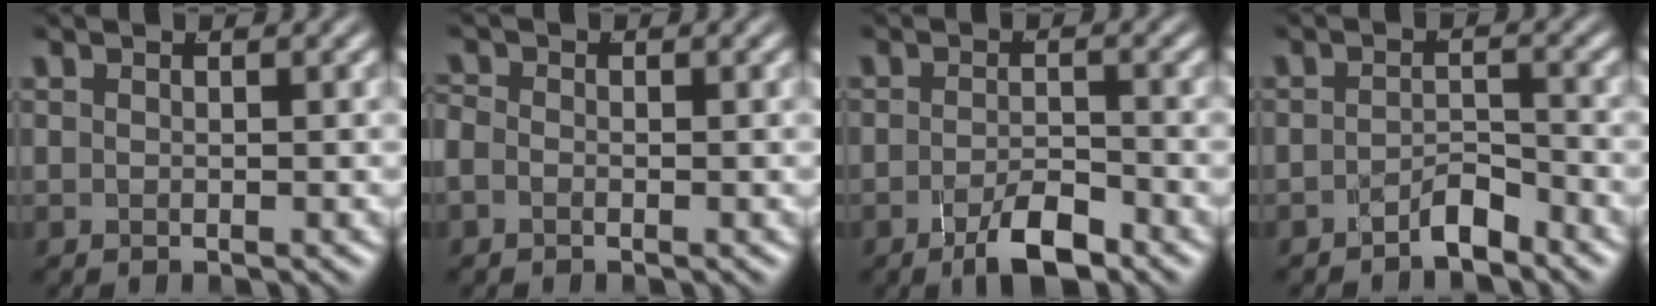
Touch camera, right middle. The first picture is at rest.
{"total": 1.8, "force": [-0.6, 1.5, 0.7], "torque": [-0.024, -0.008, -0.013]}
{"total": 3.6, "force": [-2.7, 0.7, 2.3], "torque": [-0.031, -0.005, -0.048]}
{"total": 2.6, "force": [-2.3, 0.5, 0.9], "torque": [-0.006, -0.001, -0.043]}